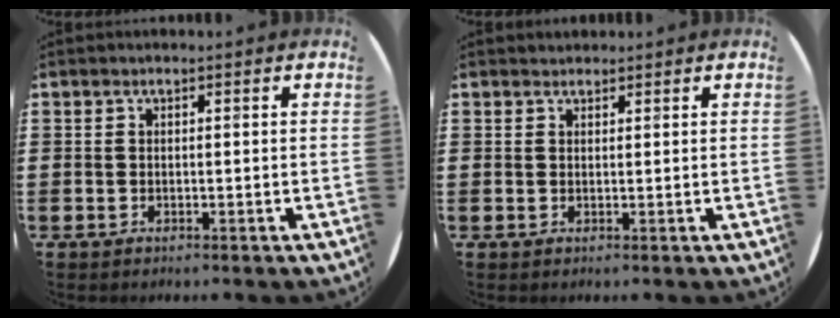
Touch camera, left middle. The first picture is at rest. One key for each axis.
{"total": 0.8, "fx": 0.8, "fy": 0.2, "fz": -0.1, "tx": 0.008, "ty": -0.002, "tz": 0.014}